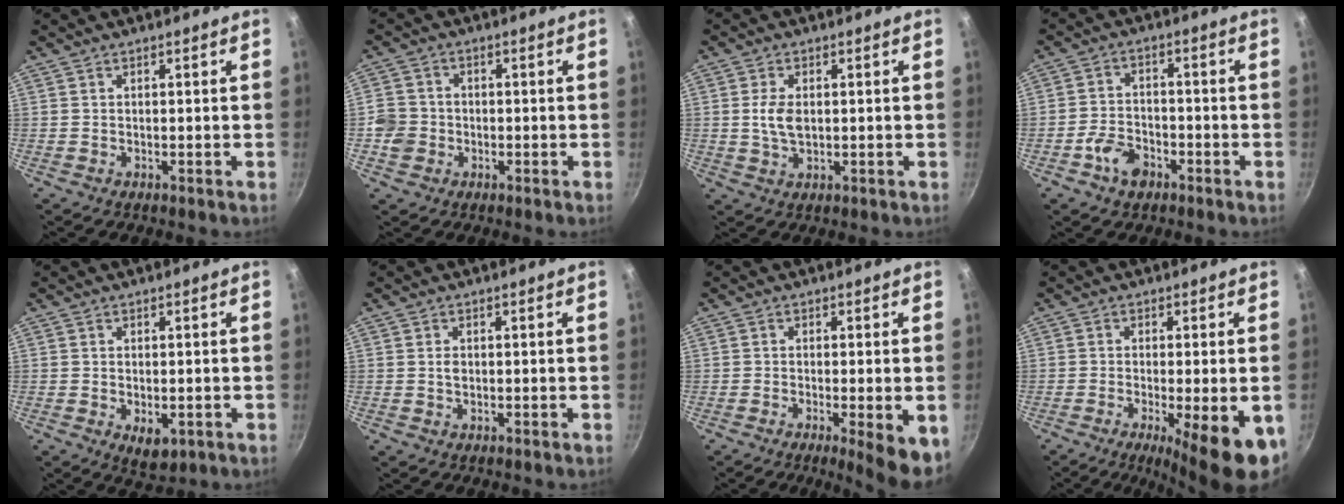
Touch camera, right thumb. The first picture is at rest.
{"total": 5.1, "force": [-1.4, 4.6, 1.7], "torque": [-0.012, 0.016, -0.032]}
{"total": 4.7, "force": [0.4, 2.8, 3.8], "torque": [-0.071, -0.001, 0.007]}
{"total": 6.3, "force": [-3.4, 4.1, 3.4], "torque": [-0.054, 0.029, -0.064]}
{"total": 4.7, "force": [-1.2, 2.8, 3.6], "torque": [-0.047, -0.008, -0.011]}
{"total": 1.3, "force": [0.0, 0.9, 0.8], "torque": [-0.012, 0.002, 0.000]}
{"total": 8.3, "force": [-2.7, 1.9, 7.6], "torque": [-0.094, -0.001, -0.034]}
{"total": 12.9, "force": [-4.8, 3.0, 11.5], "torque": [-0.156, -0.004, -0.065]}